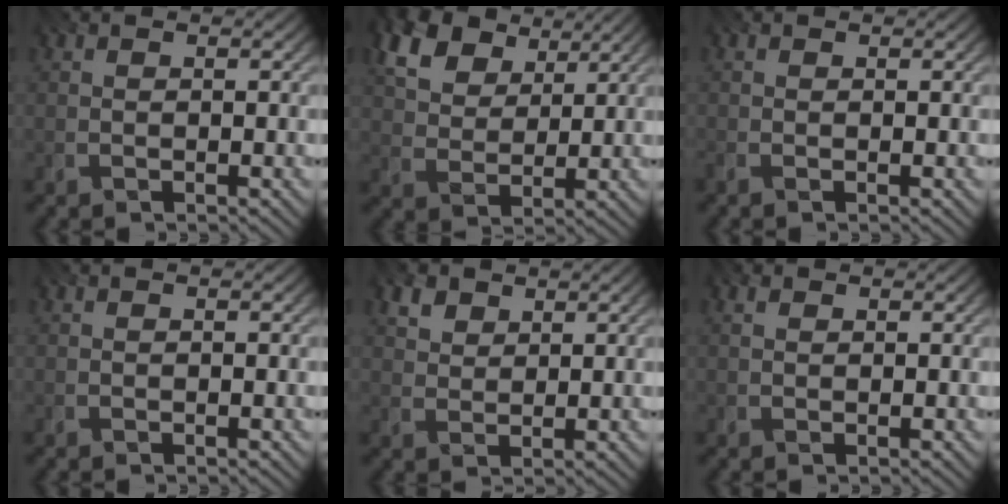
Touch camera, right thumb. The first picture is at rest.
{"total": 10.2, "force": [5.7, 6.2, 5.8], "torque": [-0.154, 0.006, 0.093]}
{"total": 0.5, "force": [0.0, 0.3, 0.4], "torque": [-0.010, 0.004, -0.003]}
{"total": 0.0}
{"total": 3.2, "force": [2.0, 2.1, 1.4], "torque": [-0.034, -0.009, 0.046]}
{"total": 1.1, "force": [0.7, 0.7, 0.6], "torque": [-0.015, 0.000, 0.010]}